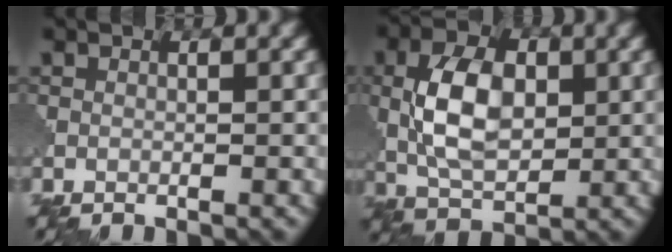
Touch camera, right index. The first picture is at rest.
{"total": 6.5, "force": [0.7, 4.0, 5.1], "torque": [-0.105, 0.000, 0.014]}